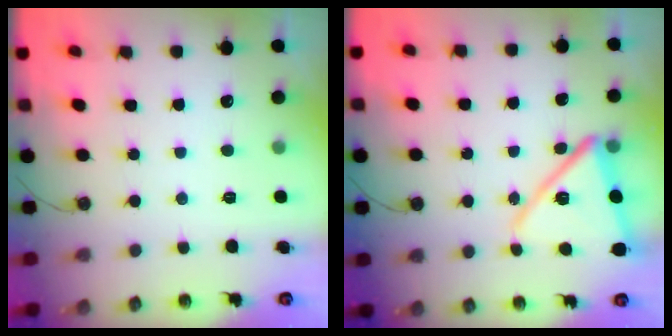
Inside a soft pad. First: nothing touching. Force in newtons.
{"total": 15.3, "press": 15.3, "slide": 1.2}